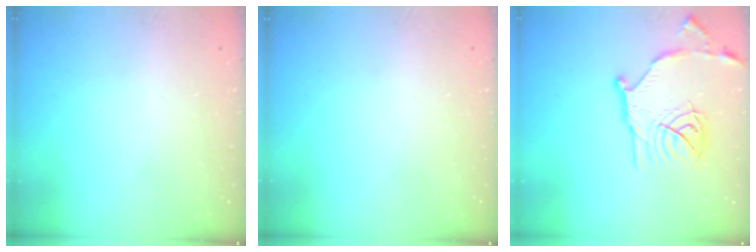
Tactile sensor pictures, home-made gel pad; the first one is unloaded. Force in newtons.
{"total": 0.0}
{"total": 19.6, "press": 19.5, "slide": 1.7}